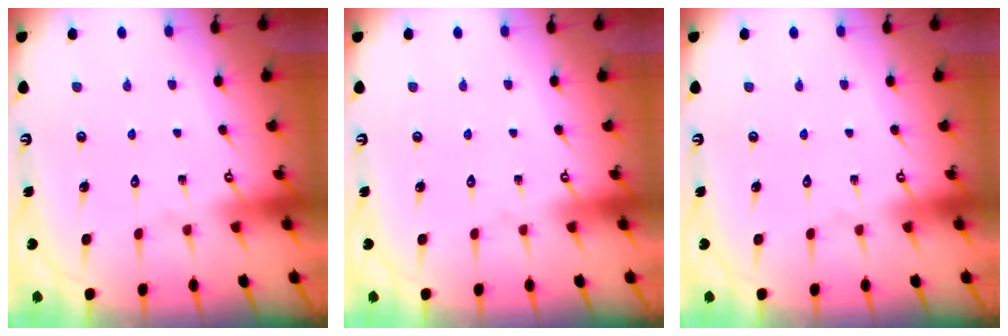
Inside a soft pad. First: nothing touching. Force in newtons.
{"total": 0.0}
{"total": 0.0}